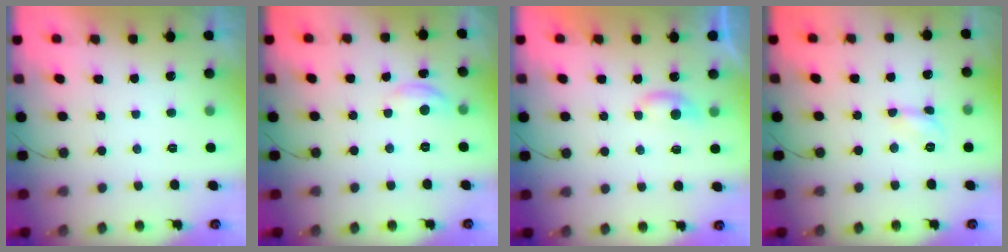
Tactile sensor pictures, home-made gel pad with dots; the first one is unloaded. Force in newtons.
{"total": 4.5, "press": 4.5, "slide": 0.3}
{"total": 4.4, "press": 4.3, "slide": 0.6}
{"total": 4.3, "press": 4.2, "slide": 0.3}